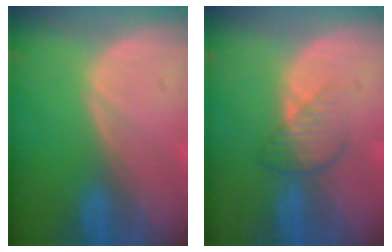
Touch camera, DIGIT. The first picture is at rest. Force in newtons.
{"total": 3.8, "press": 3.5, "slide": 1.5}